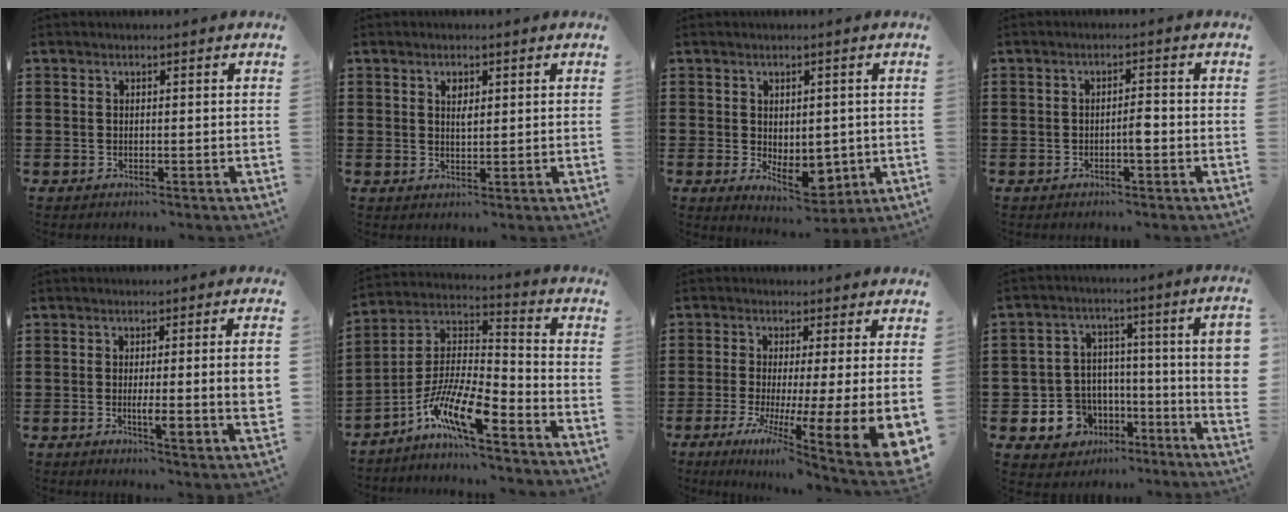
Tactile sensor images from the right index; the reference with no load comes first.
{"total": 1.8, "force": [0.8, 0.8, 1.3], "torque": [-0.021, 0.001, 0.012]}
{"total": 5.2, "force": [-0.4, 3.7, 3.7], "torque": [-0.042, 0.003, -0.005]}
{"total": 2.3, "force": [-0.7, 0.5, 2.1], "torque": [-0.040, 0.003, -0.014]}
{"total": 5.6, "force": [-0.3, 0.4, 5.6], "torque": [-0.097, -0.005, -0.006]}
{"total": 10.8, "force": [-7.4, 2.2, 7.5], "torque": [-0.167, -0.005, -0.147]}
{"total": 6.6, "force": [-1.6, 0.3, 6.4], "torque": [-0.104, -0.050, -0.033]}
{"total": 8.1, "force": [-2.7, 6.1, 4.5], "torque": [-0.107, 0.013, -0.050]}